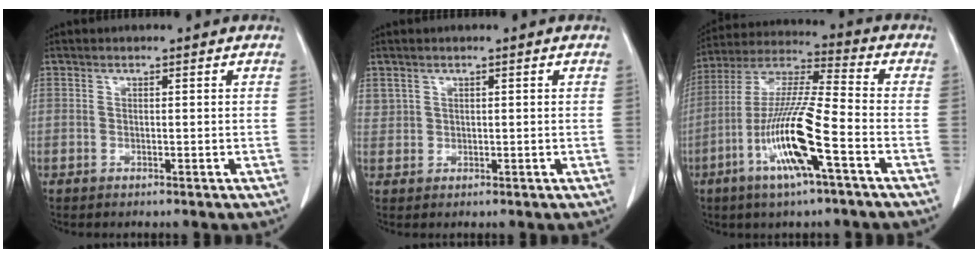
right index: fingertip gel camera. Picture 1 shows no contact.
{"total": 1.9, "force": [1.1, 1.5, 0.2], "torque": [0.005, 0.005, 0.021]}
{"total": 14.6, "force": [-5.5, 0.8, 13.4], "torque": [-0.272, -0.008, -0.109]}